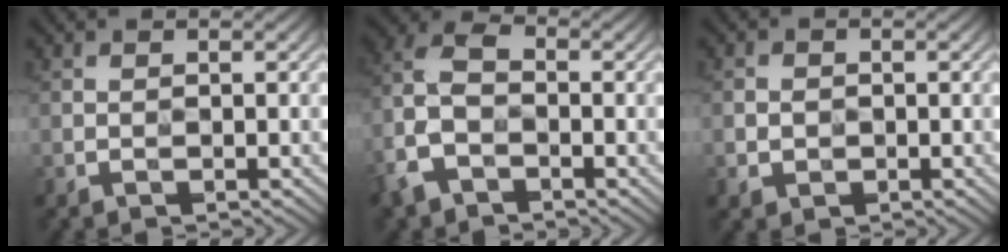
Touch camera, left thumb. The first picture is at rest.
{"total": 7.7, "force": [-3.6, 4.6, 5.0], "torque": [-0.132, 0.001, -0.086]}
{"total": 1.6, "force": [-0.4, 1.4, 0.6], "torque": [-0.010, -0.006, -0.008]}